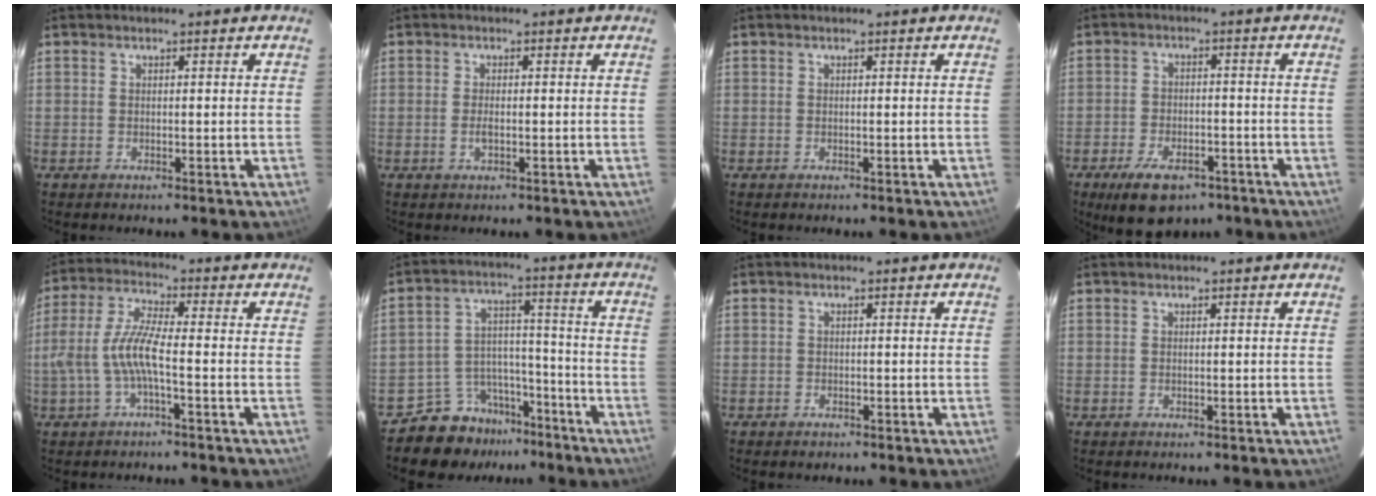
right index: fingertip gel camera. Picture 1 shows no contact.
{"total": 1.7, "force": [-0.5, 0.6, 1.5], "torque": [-0.033, -0.001, -0.009]}
{"total": 0.0}
{"total": 11.2, "force": [-7.4, 5.6, 6.2], "torque": [-0.135, -0.011, -0.113]}
{"total": 8.0, "force": [-2.3, 1.2, 7.5], "torque": [-0.173, 0.006, -0.040]}
{"total": 10.3, "force": [-8.4, 5.9, 0.8], "torque": [-0.026, 0.054, -0.128]}
{"total": 1.2, "force": [-0.8, 0.8, 0.2], "torque": [-0.004, 0.002, -0.012]}
{"total": 0.0}